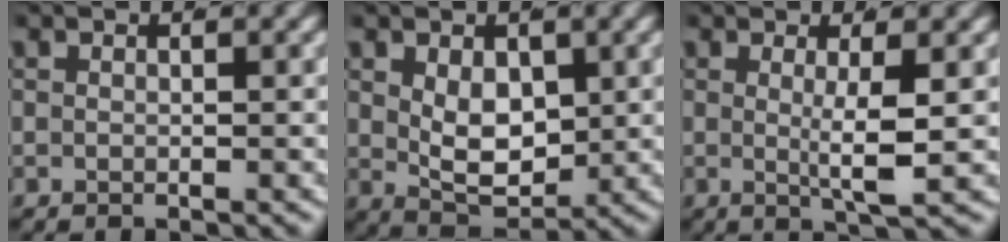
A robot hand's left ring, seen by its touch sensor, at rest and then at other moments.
{"total": 4.6, "force": [0.3, 2.9, 3.6], "torque": [-0.066, -0.029, 0.021]}
{"total": 3.3, "force": [0.2, 0.0, 3.3], "torque": [-0.055, -0.016, 0.009]}